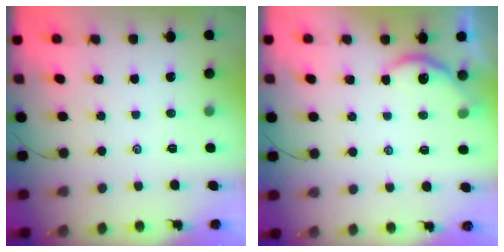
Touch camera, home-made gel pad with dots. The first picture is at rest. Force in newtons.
{"total": 4.7, "press": 4.6, "slide": 0.6}